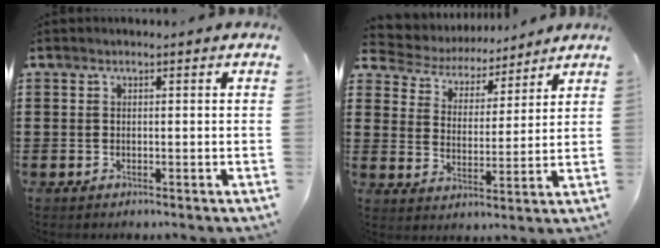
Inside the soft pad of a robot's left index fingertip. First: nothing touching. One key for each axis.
{"total": 4.6, "fx": 4.4, "fy": 1.4, "fz": 0.0, "tx": -0.032, "ty": -0.029, "tz": 0.073}